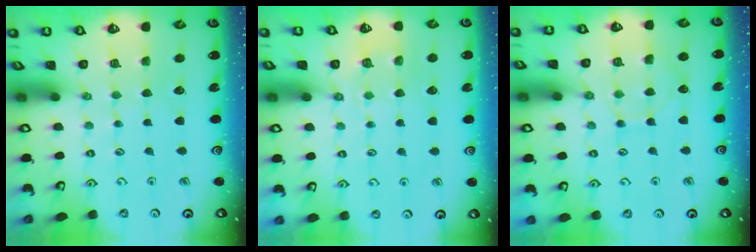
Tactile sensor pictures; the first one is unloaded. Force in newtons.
{"total": 2.8, "press": 2.5, "slide": 1.3}
{"total": 7.0, "press": 6.9, "slide": 0.7}